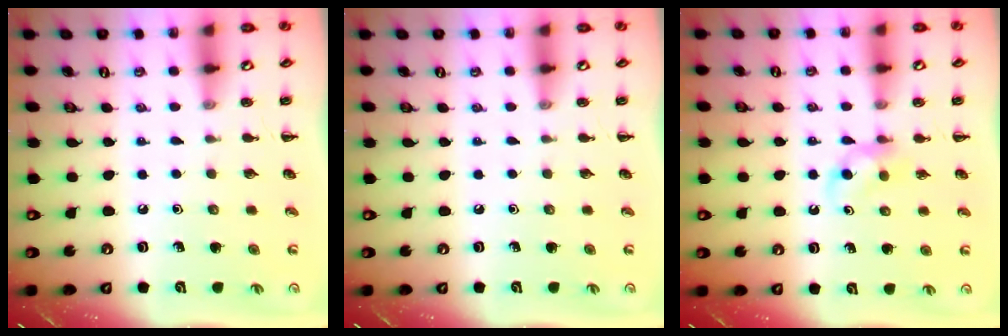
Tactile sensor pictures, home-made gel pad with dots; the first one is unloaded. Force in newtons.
{"total": 0.0}
{"total": 3.7, "press": 3.5, "slide": 1.2}